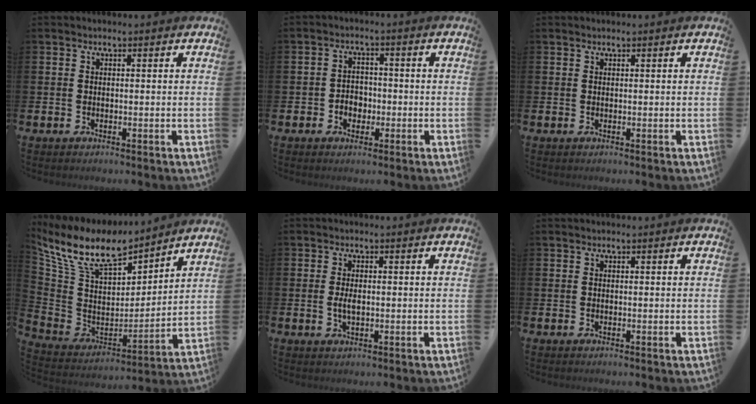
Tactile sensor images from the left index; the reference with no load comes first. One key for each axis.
{"total": 2.8, "fx": -1.4, "fy": 2.2, "fz": 1.0, "tx": -0.015, "ty": 0.003, "tz": -0.033}
{"total": 0.0}
{"total": 10.6, "fx": 9.2, "fy": 3.7, "fz": 3.8, "tx": -0.128, "ty": -0.061, "tz": 0.165}
{"total": 1.9, "fx": -0.3, "fy": 0.9, "fz": 1.7, "tx": -0.024, "ty": 0.000, "tz": -0.009}
{"total": 0.0}